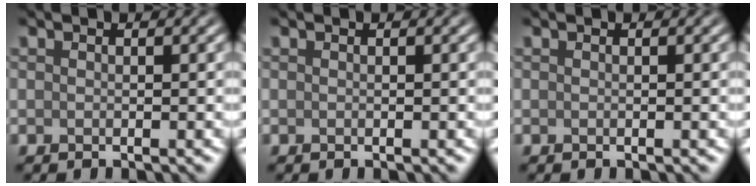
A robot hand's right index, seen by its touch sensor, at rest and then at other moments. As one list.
[{"total": 0.0}, {"total": 0.0}]